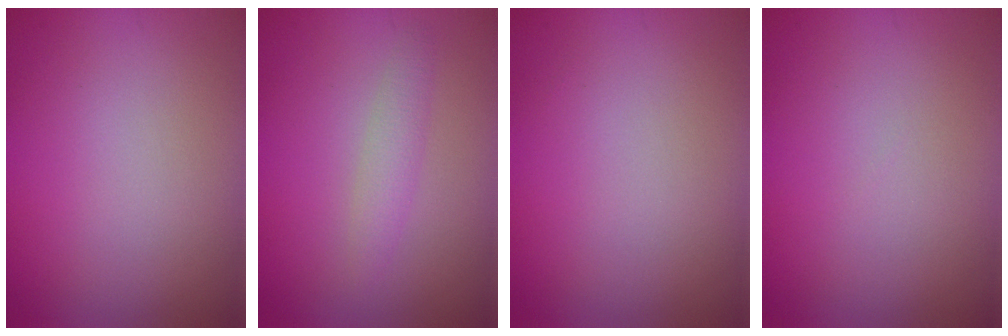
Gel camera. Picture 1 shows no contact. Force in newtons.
{"total": 1.7, "press": 1.7, "slide": 0.1}
{"total": 0.0}
{"total": 0.0}